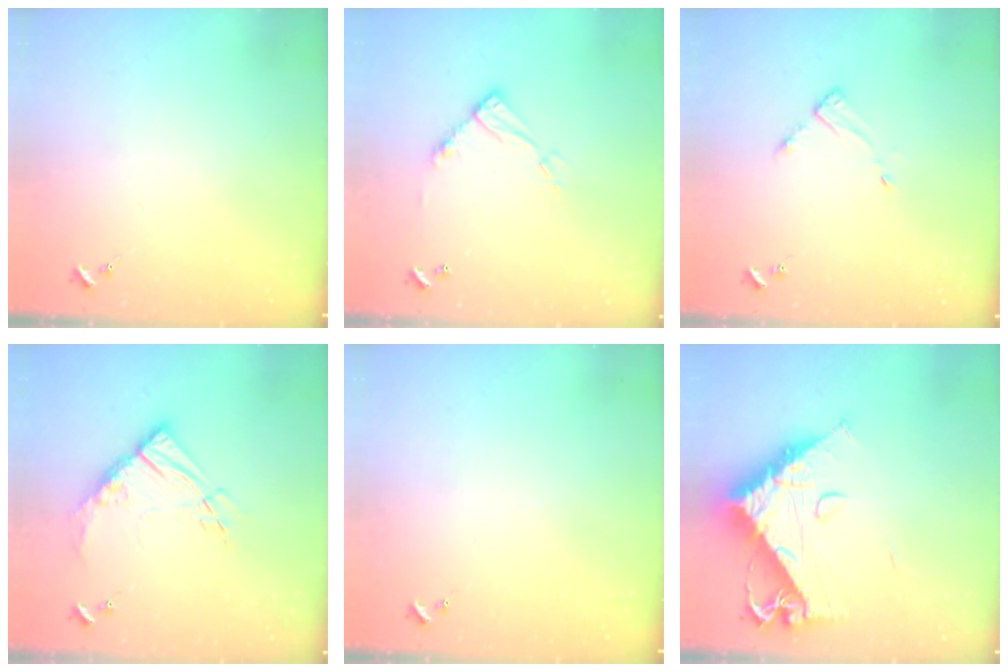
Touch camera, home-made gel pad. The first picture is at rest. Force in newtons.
{"total": 11.8, "press": 11.7, "slide": 1.1}
{"total": 3.4, "press": 3.4, "slide": 0.4}
{"total": 12.7, "press": 12.6, "slide": 1.3}
{"total": 0.0}
{"total": 15.5, "press": 15.5, "slide": 1.5}